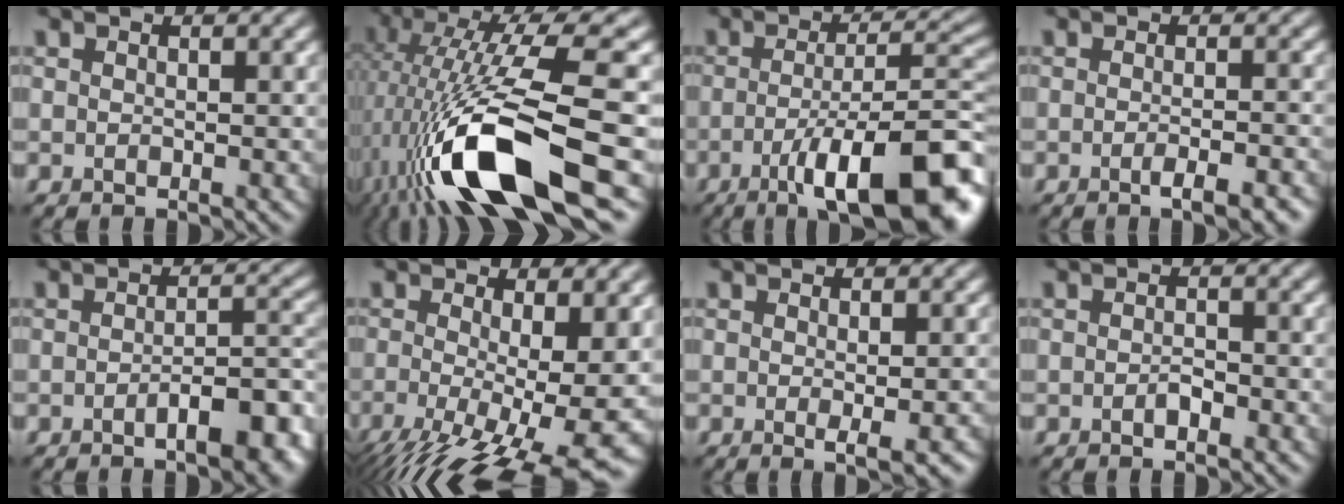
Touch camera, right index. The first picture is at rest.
{"total": 13.3, "force": [-4.1, 3.8, 12.1], "torque": [-0.220, -0.002, -0.072]}
{"total": 12.3, "force": [-5.4, 3.1, 10.6], "torque": [-0.156, -0.003, -0.083]}
{"total": 3.5, "force": [-1.8, 0.9, 2.9], "torque": [-0.034, 0.002, -0.028]}
{"total": 5.9, "force": [-2.8, 1.9, 4.8], "torque": [-0.063, 0.006, -0.038]}
{"total": 14.2, "force": [-3.9, 5.0, 12.7], "torque": [-0.199, -0.034, -0.047]}
{"total": 2.2, "force": [-0.3, 0.3, 2.1], "torque": [-0.027, -0.005, -0.001]}
{"total": 1.0, "force": [-0.5, 0.4, 0.8], "torque": [-0.014, 0.001, -0.008]}